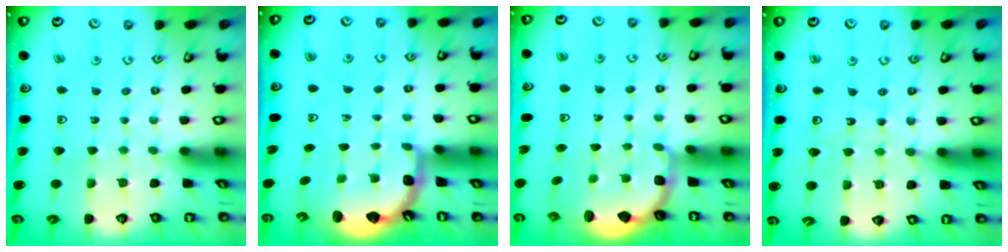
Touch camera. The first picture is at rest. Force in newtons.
{"total": 2.6, "press": 2.3, "slide": 1.3}
{"total": 2.7, "press": 1.9, "slide": 1.9}
{"total": 10.0, "press": 9.6, "slide": 2.9}